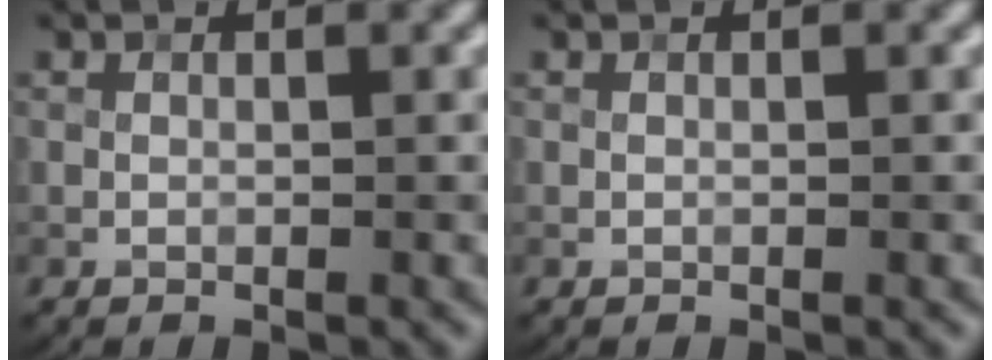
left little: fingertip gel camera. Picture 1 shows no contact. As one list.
[{"total": 0.0}]